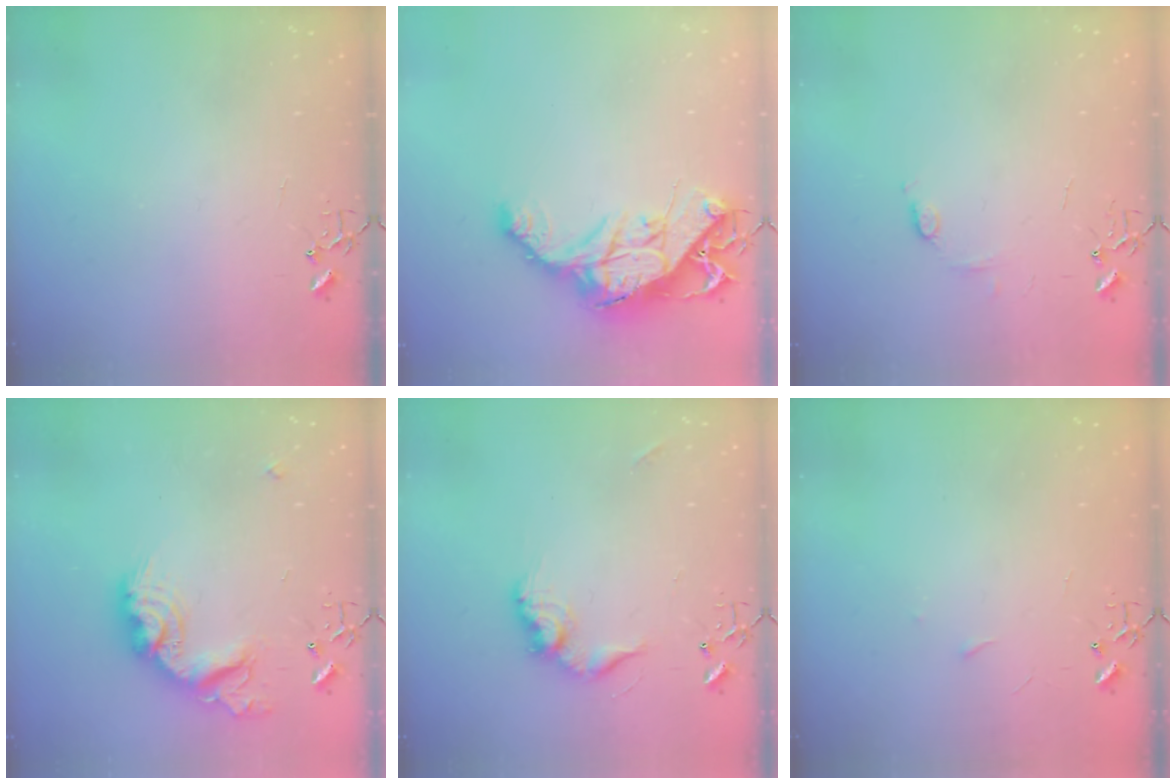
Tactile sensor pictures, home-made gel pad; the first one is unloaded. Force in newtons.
{"total": 16.1, "press": 16.0, "slide": 1.6}
{"total": 5.7, "press": 5.6, "slide": 0.8}
{"total": 17.9, "press": 17.8, "slide": 1.1}
{"total": 12.6, "press": 12.6, "slide": 0.7}
{"total": 3.4, "press": 3.3, "slide": 0.4}